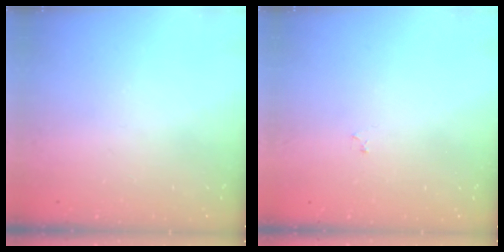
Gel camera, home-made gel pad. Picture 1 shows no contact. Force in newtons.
{"total": 2.2, "press": 2.1, "slide": 0.3}